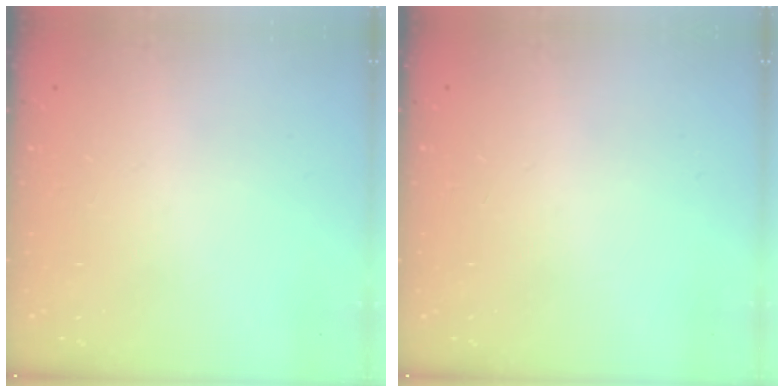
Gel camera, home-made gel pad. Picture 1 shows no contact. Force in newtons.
{"total": 0.0}